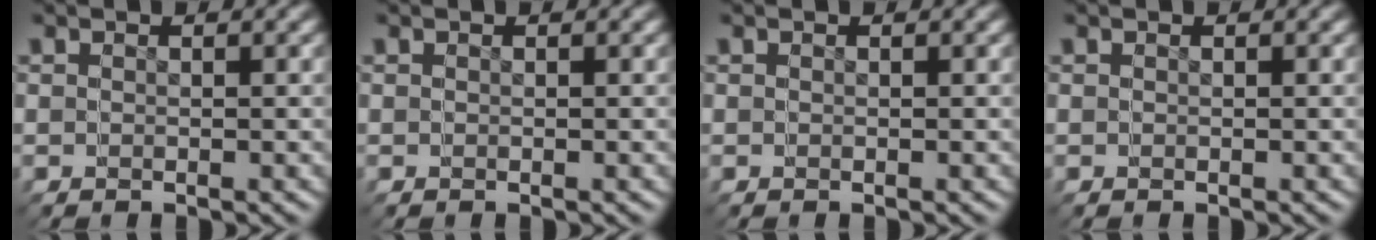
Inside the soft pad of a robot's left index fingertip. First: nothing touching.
{"total": 0.0}
{"total": 0.0}
{"total": 0.0}